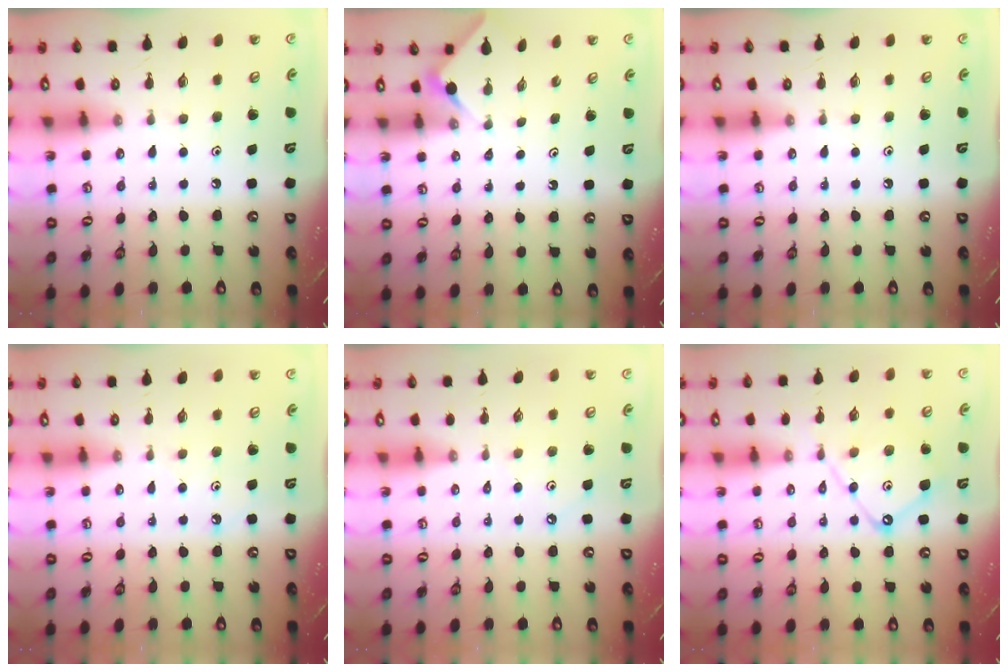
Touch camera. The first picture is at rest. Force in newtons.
{"total": 2.7, "press": 2.7, "slide": 0.4}
{"total": 0.0}
{"total": 4.0, "press": 3.9, "slide": 0.5}
{"total": 1.7, "press": 1.7, "slide": 0.4}
{"total": 11.4, "press": 11.3, "slide": 1.1}